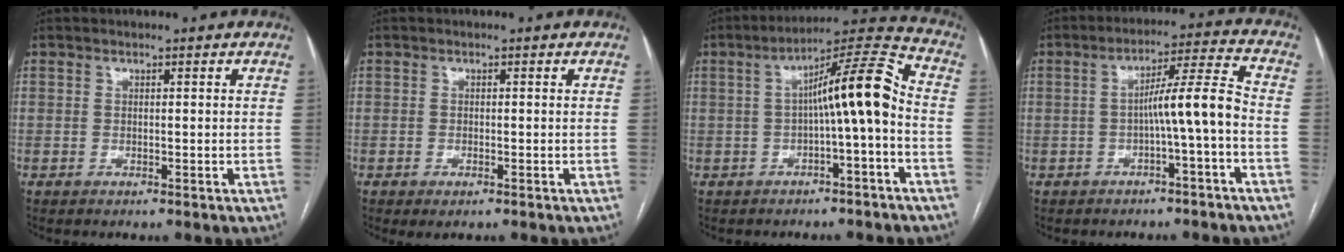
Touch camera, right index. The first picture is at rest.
{"total": 1.4, "force": [-0.8, 0.5, 1.0], "torque": [-0.011, -0.001, -0.006]}
{"total": 10.7, "force": [-0.9, 0.5, 10.7], "torque": [-0.167, 0.035, -0.016]}
{"total": 8.6, "force": [-1.8, -0.8, 8.4], "torque": [-0.132, 0.028, -0.028]}